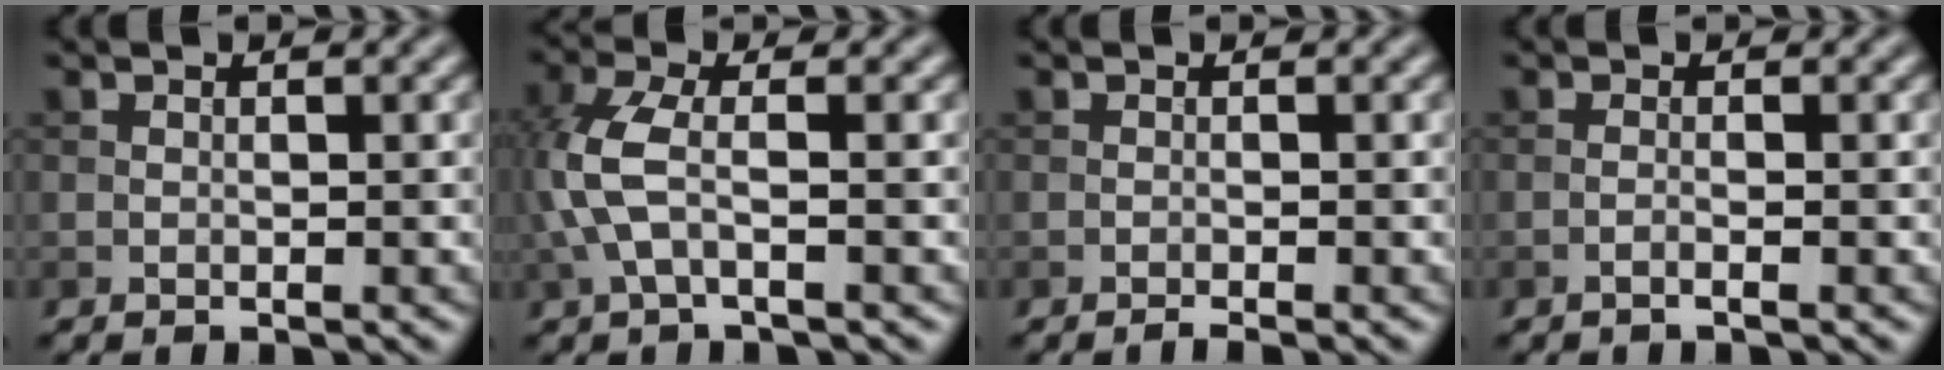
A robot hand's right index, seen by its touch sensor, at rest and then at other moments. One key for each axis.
{"total": 4.2, "fx": -0.4, "fy": 1.7, "fz": 3.9, "tx": -0.106, "ty": 0.009, "tz": -0.016}
{"total": 0.8, "fx": -0.6, "fy": 0.0, "fz": 0.5, "tx": -0.008, "ty": -0.001, "tz": -0.013}
{"total": 1.0, "fx": -0.5, "fy": 0.3, "fz": 0.8, "tx": -0.011, "ty": 0.000, "tz": -0.015}